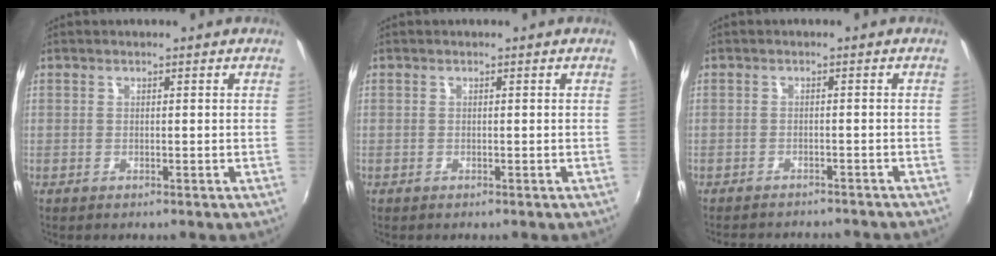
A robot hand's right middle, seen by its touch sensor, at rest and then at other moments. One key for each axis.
{"total": 0.0}
{"total": 8.4, "fx": -7.6, "fy": 1.8, "fz": 2.9, "tx": -0.068, "ty": -0.013, "tz": -0.105}